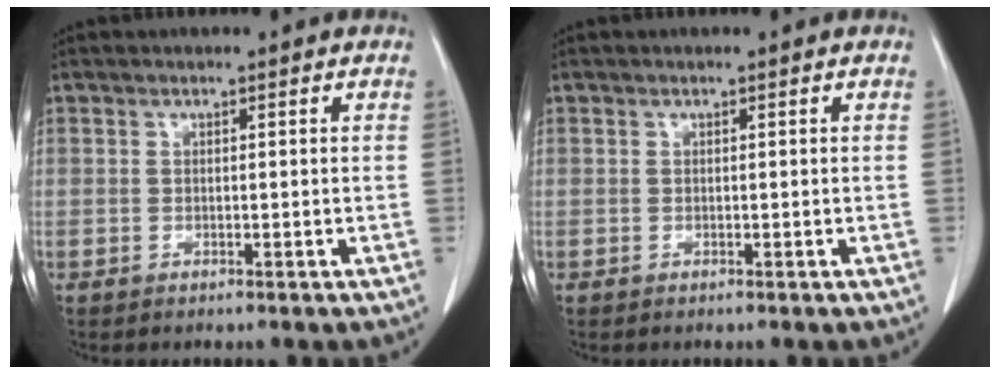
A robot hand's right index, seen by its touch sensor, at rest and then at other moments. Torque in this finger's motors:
{"motor_torque": [0.04, 0.02, -0.02, -0.01]}